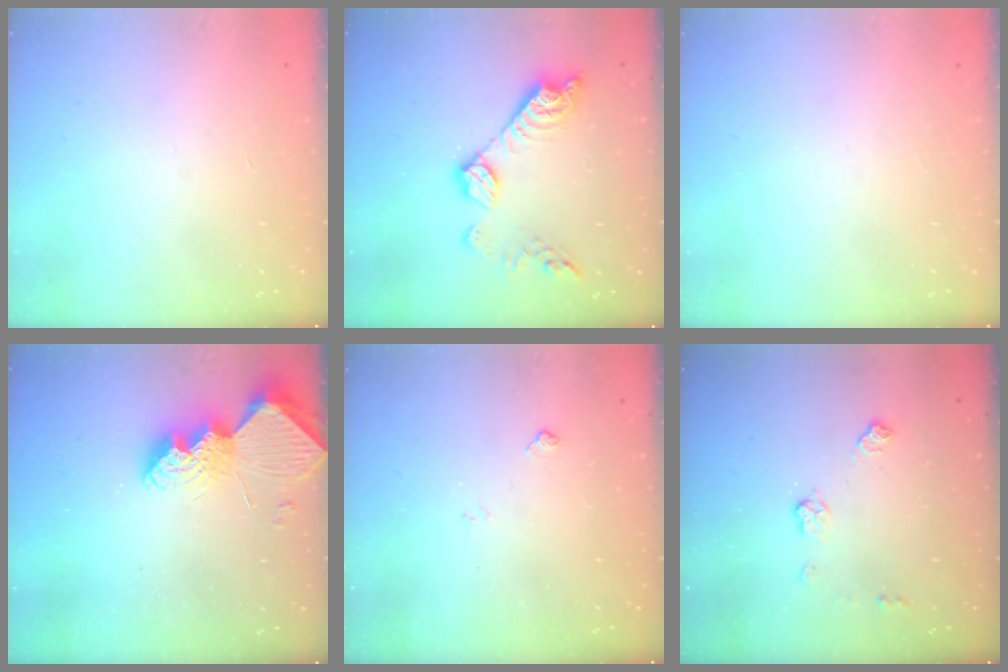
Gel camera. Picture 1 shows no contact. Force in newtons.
{"total": 13.2, "press": 13.2, "slide": 0.5}
{"total": 0.0}
{"total": 11.4, "press": 11.4, "slide": 0.9}
{"total": 4.3, "press": 4.3, "slide": 0.7}
{"total": 6.8, "press": 6.8, "slide": 0.3}